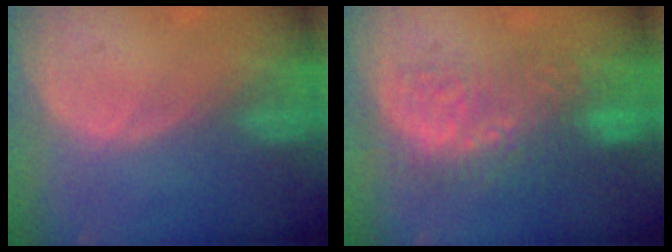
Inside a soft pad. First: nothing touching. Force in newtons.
{"total": 9.5, "press": 8.8, "slide": 3.5}